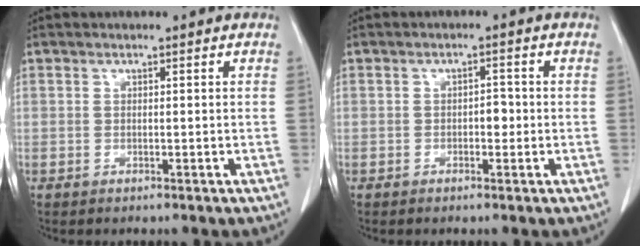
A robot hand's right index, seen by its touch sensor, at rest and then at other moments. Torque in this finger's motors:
{"motor_torque": [0.34, -0.33, 0.02, 0.02]}